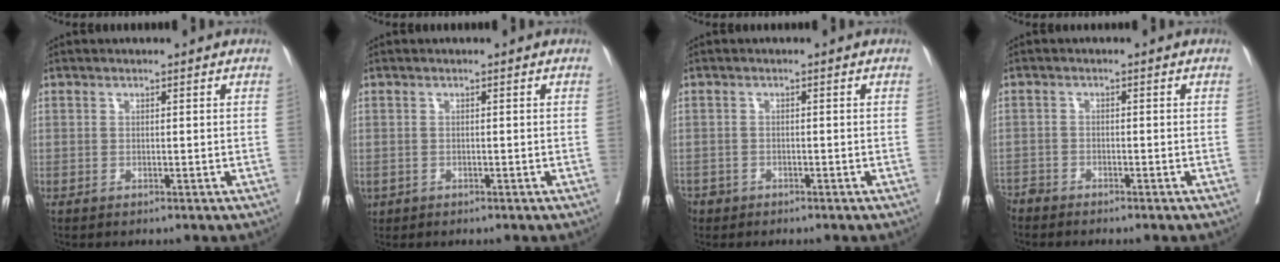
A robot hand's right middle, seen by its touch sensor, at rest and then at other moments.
{"total": 1.4, "force": [-0.7, 1.2, 0.3], "torque": [-0.011, 0.000, -0.006]}
{"total": 3.2, "force": [-2.3, 2.2, 0.2], "torque": [-0.003, 0.003, -0.044]}
{"total": 2.3, "force": [-2.3, 0.3, -0.2], "torque": [0.011, -0.008, -0.046]}